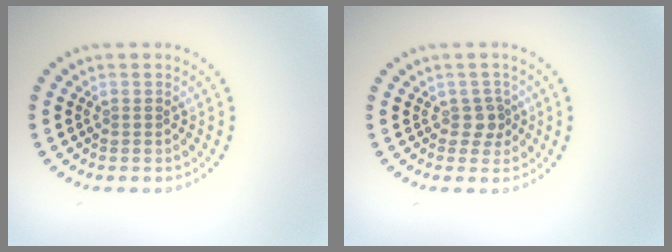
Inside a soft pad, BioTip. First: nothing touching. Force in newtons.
{"total": 1.6, "press": 1.3, "slide": 1.0}